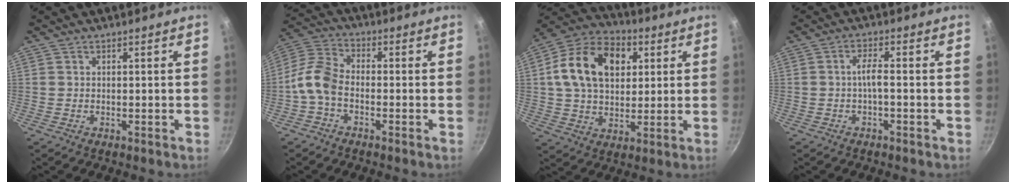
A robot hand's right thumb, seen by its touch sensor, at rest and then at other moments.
{"total": 7.4, "force": [-2.8, 4.4, 5.2], "torque": [-0.109, 0.037, -0.073]}
{"total": 18.0, "force": [4.6, 12.5, 12.1], "torque": [-0.181, 0.012, 0.066]}
{"total": 2.9, "force": [-0.9, 0.6, 2.7], "torque": [-0.060, 0.014, -0.021]}